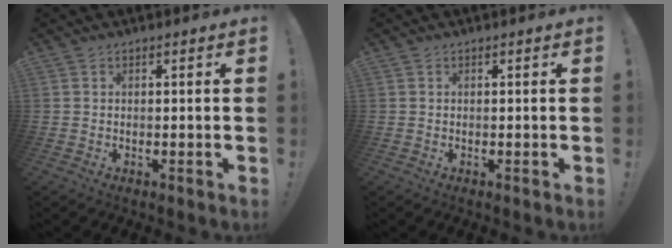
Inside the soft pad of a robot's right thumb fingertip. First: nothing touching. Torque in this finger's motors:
{"motor_torque": [0.00, 0.00, -0.14, 0.08, 0.00]}